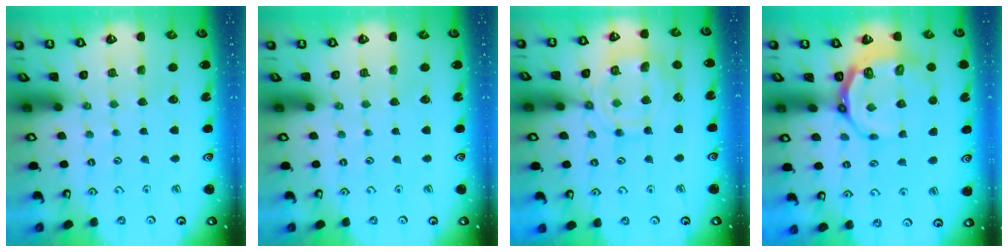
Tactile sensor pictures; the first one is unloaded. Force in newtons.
{"total": 0.0}
{"total": 12.3, "press": 12.2, "slide": 1.4}
{"total": 10.0, "press": 9.2, "slide": 3.8}